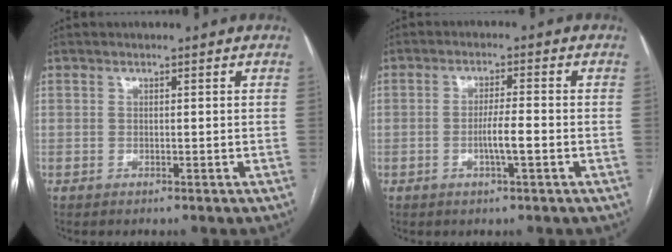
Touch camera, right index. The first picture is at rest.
{"total": 3.8, "force": [-1.1, 0.1, 3.7], "torque": [-0.066, -0.002, -0.019]}